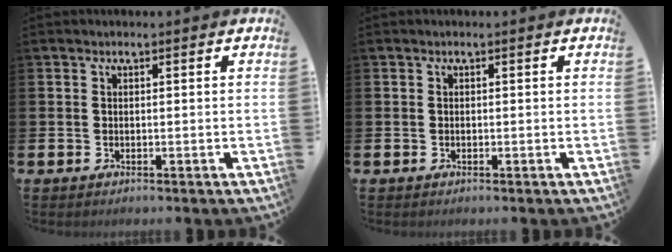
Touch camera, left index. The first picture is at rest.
{"total": 0.0}